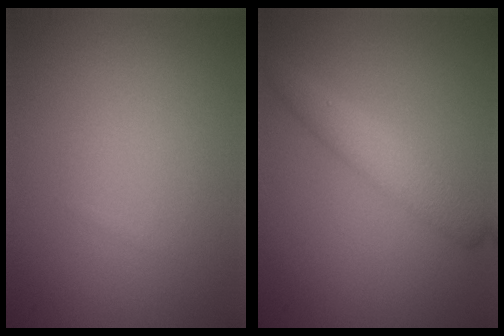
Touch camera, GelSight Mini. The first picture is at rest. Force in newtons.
{"total": 2.9, "press": 2.9, "slide": 0.1}